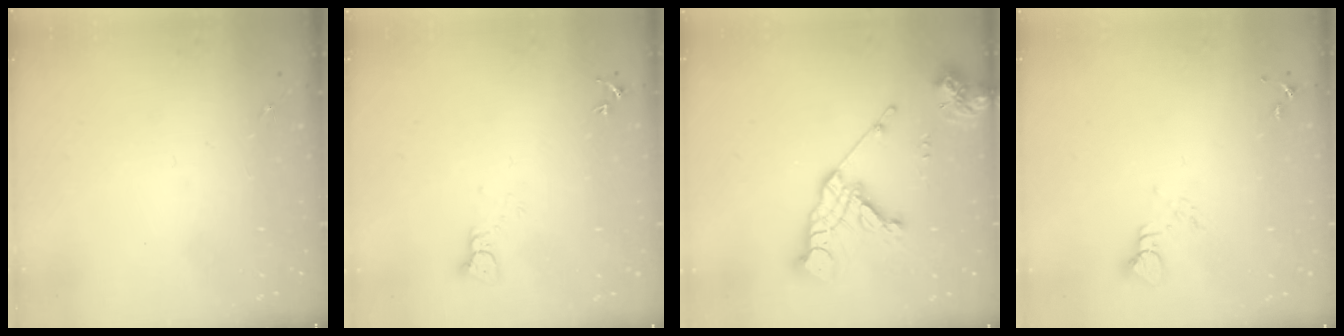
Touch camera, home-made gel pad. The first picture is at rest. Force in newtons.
{"total": 2.6, "press": 2.6, "slide": 0.1}
{"total": 16.5, "press": 16.4, "slide": 2.2}
{"total": 3.7, "press": 3.7, "slide": 0.1}